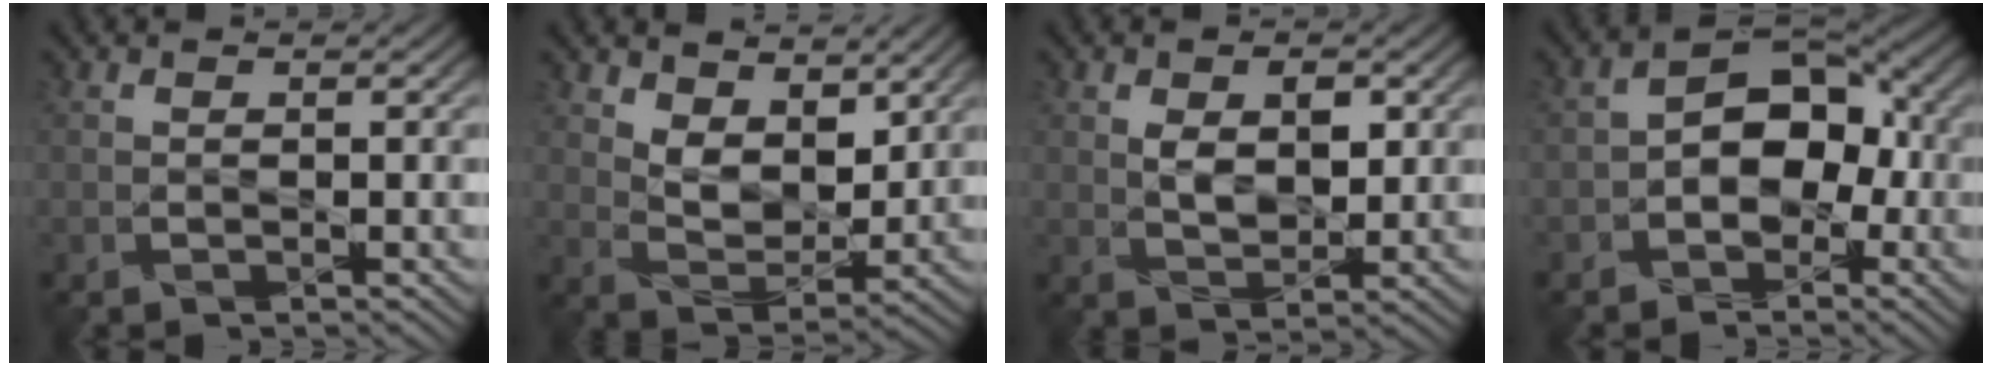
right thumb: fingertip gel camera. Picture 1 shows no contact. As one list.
[{"total": 6.7, "force": [4.0, 3.7, 3.8], "torque": [-0.084, -0.013, 0.069]}, {"total": 4.6, "force": [1.1, 2.8, 3.5], "torque": [-0.065, -0.005, 0.022]}, {"total": 7.4, "force": [-1.4, 5.3, 5.0], "torque": [-0.074, 0.006, -0.037]}]